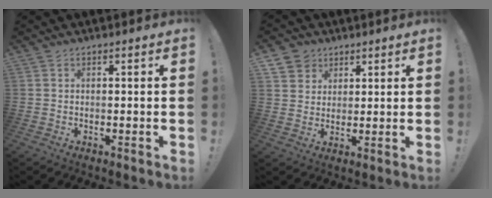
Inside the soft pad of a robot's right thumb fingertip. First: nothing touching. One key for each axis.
{"total": 5.9, "fx": 3.2, "fy": 4.9, "fz": 0.5, "tx": -0.007, "ty": -0.022, "tz": 0.065}